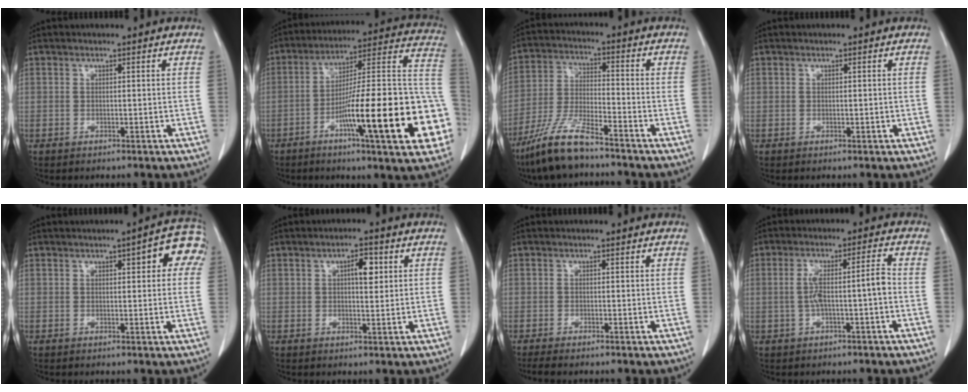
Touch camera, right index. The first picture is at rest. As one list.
[{"total": 24.8, "force": [-8.0, 2.4, 23.4], "torque": [-0.261, 0.012, -0.119]}, {"total": 10.2, "force": [-7.9, 1.3, 6.4], "torque": [-0.136, -0.024, -0.155]}, {"total": 0.6, "force": [-0.1, 0.2, 0.6], "torque": [-0.013, -0.001, 0.002]}, {"total": 6.5, "force": [2.3, 1.9, 5.8], "torque": [-0.060, 0.020, 0.017]}, {"total": 3.6, "force": [1.1, 1.3, 3.2], "torque": [-0.052, 0.005, 0.015]}, {"total": 3.0, "force": [-2.5, 0.3, 1.6], "torque": [-0.022, -0.007, -0.039]}, {"total": 5.8, "force": [-1.0, 0.2, 5.7], "torque": [-0.109, 0.024, -0.012]}]